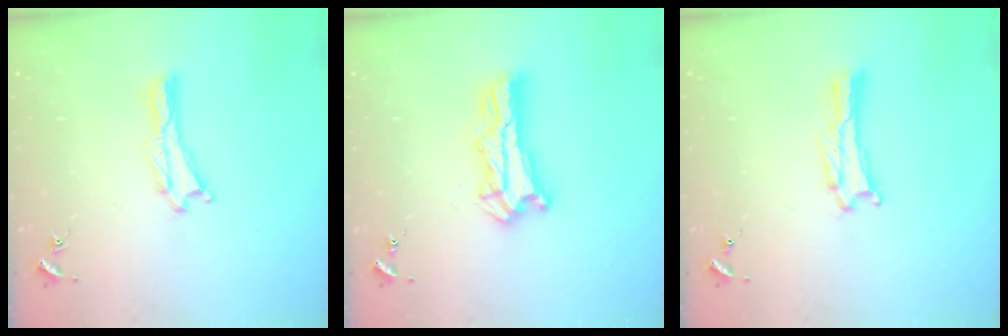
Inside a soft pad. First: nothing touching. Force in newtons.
{"total": 7.7, "press": 7.7, "slide": 0.7}
{"total": 0.6, "press": 0.6, "slide": 0.1}